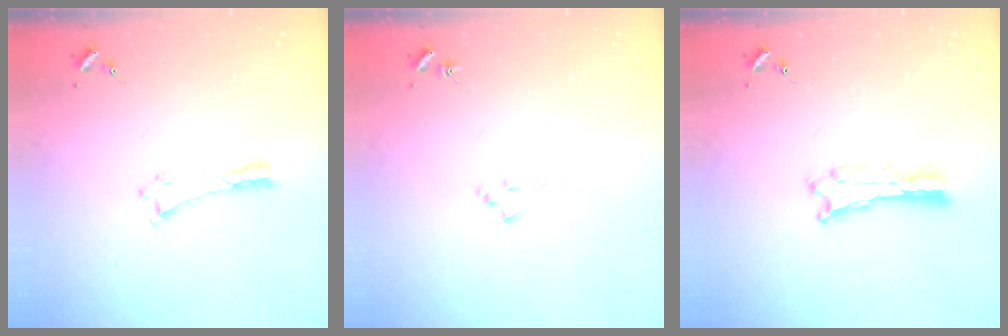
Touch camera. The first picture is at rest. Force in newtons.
{"total": 1.7, "press": 1.6, "slide": 0.3}
{"total": 0.9, "press": 0.9, "slide": 0.1}